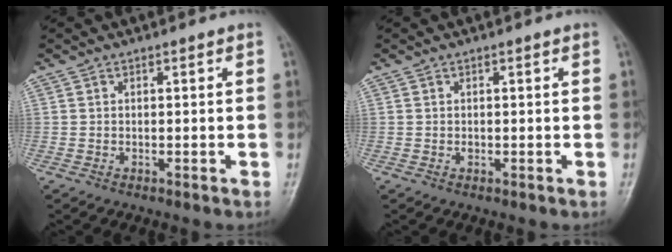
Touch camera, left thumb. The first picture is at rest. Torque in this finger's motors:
{"motor_torque": [0.02, 0.05, 0.28, 0.08, 0.00]}